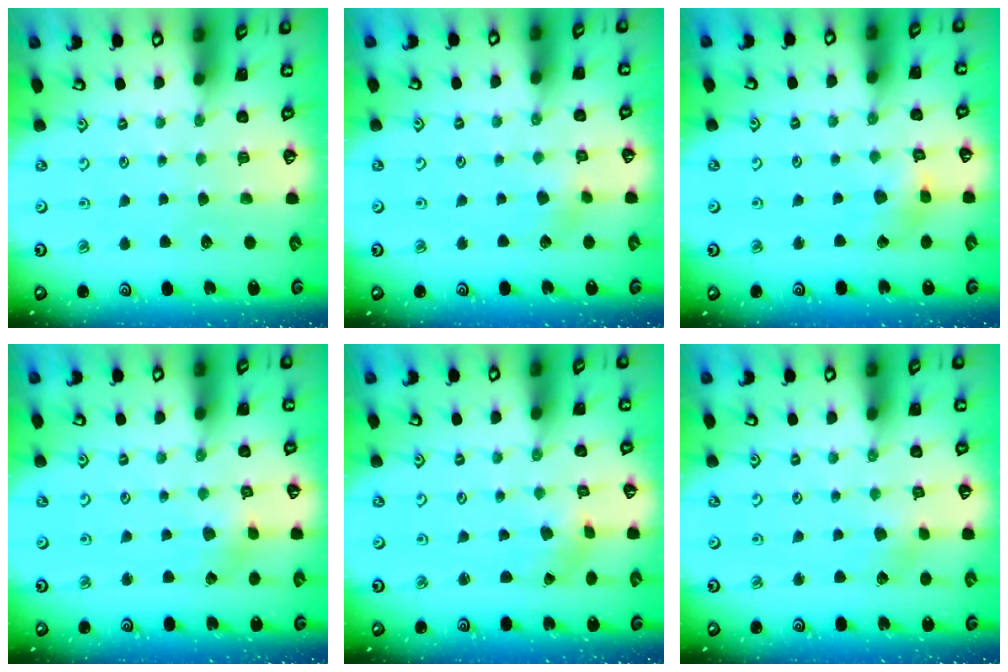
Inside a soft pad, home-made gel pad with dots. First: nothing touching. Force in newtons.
{"total": 4.1, "press": 4.0, "slide": 0.9}
{"total": 4.3, "press": 4.3, "slide": 0.5}
{"total": 2.5, "press": 2.5, "slide": 0.3}
{"total": 2.7, "press": 2.3, "slide": 1.3}
{"total": 2.7, "press": 2.6, "slide": 0.5}